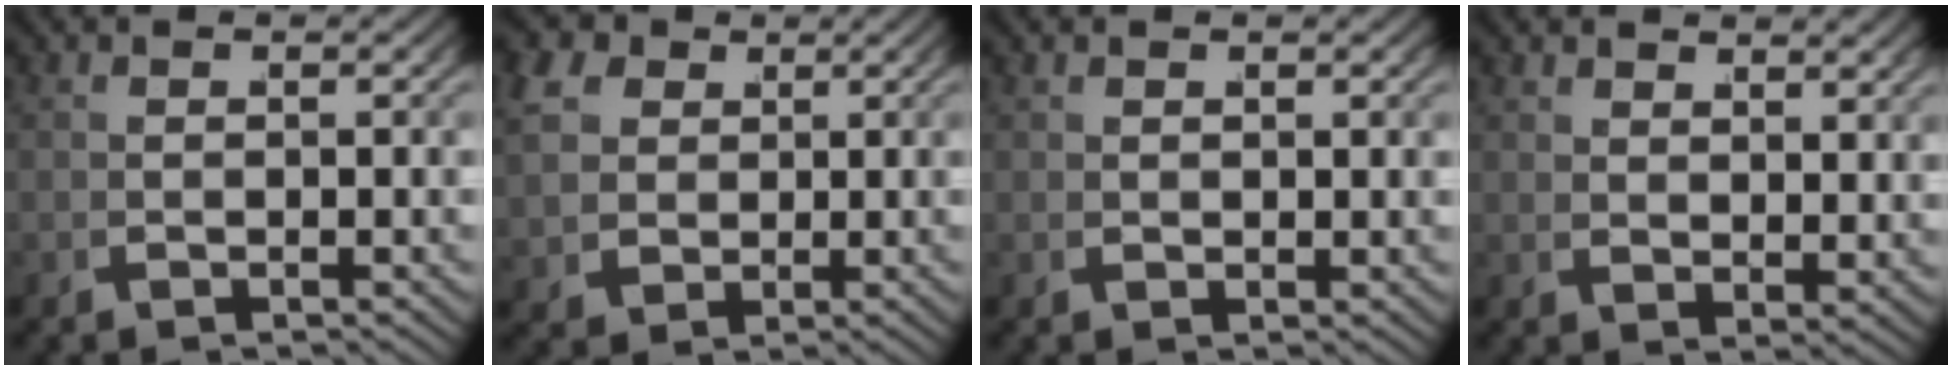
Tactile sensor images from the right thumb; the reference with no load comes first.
{"total": 6.3, "force": [2.1, 5.2, 2.9], "torque": [-0.077, -0.018, 0.045]}
{"total": 0.8, "force": [0.7, 0.3, 0.2], "torque": [0.002, 0.000, 0.018]}
{"total": 2.3, "force": [2.2, 0.2, 0.5], "torque": [0.004, 0.001, 0.044]}